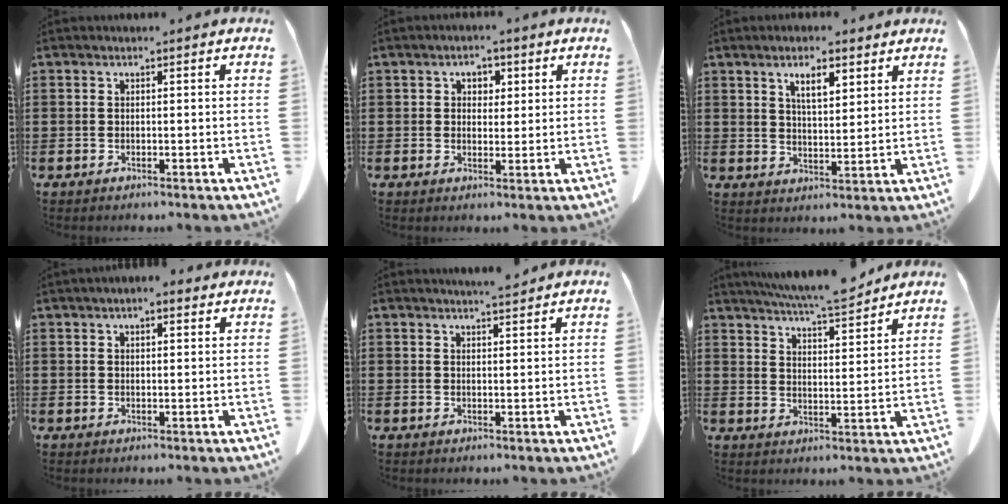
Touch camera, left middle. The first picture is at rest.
{"total": 2.4, "force": [0.9, 1.9, 1.0], "torque": [-0.020, 0.007, 0.011]}
{"total": 5.6, "force": [3.9, 1.8, 3.6], "torque": [-0.064, -0.008, 0.066]}
{"total": 1.9, "force": [1.3, 0.7, 1.3], "torque": [-0.019, 0.002, 0.020]}
{"total": 2.8, "force": [2.6, 0.1, 1.0], "torque": [-0.025, -0.003, 0.049]}
{"total": 7.3, "force": [6.9, 0.2, 2.5], "torque": [-0.063, -0.034, 0.123]}